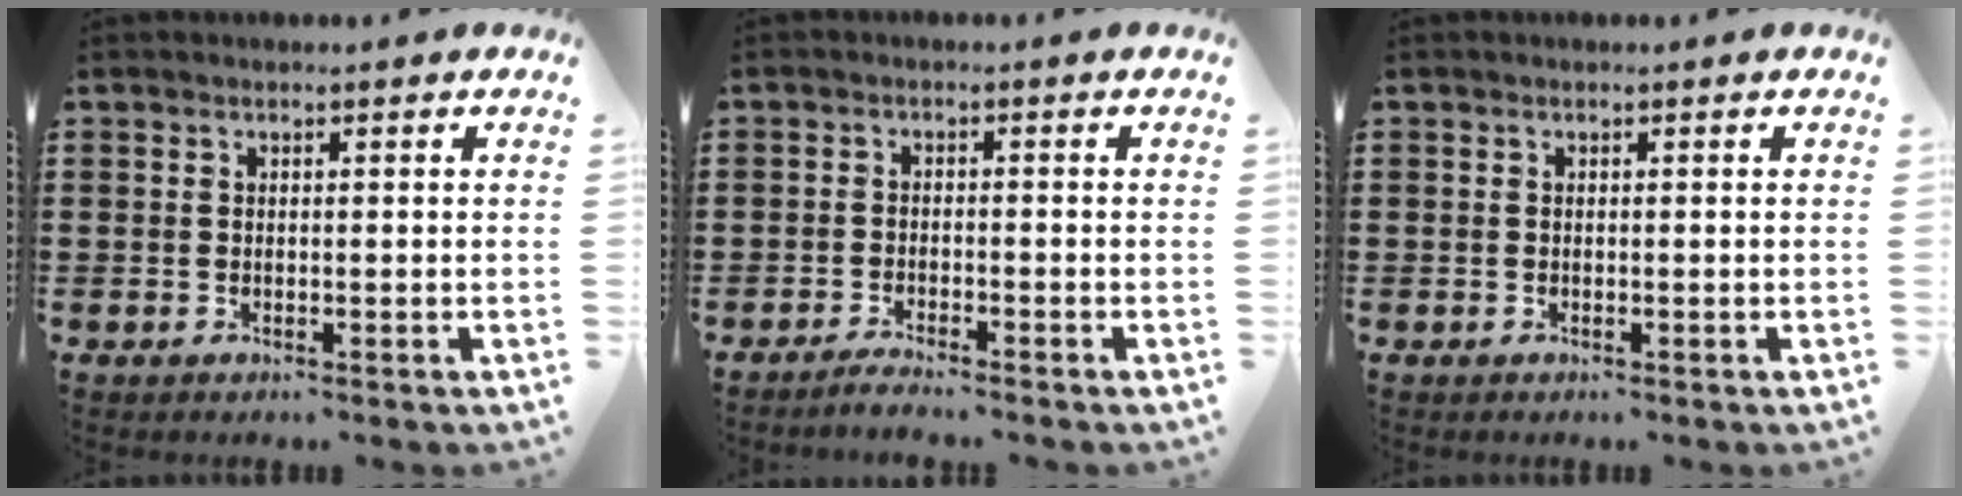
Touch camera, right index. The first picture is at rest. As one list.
[{"total": 1.9, "force": [-1.8, -0.2, 0.3], "torque": [-0.006, 0.003, -0.036]}, {"total": 0.0}]